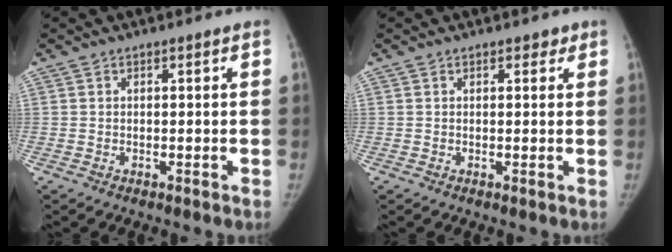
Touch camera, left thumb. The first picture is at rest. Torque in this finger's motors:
{"motor_torque": [-0.02, 0.01, -0.28, 0.05, -0.03]}